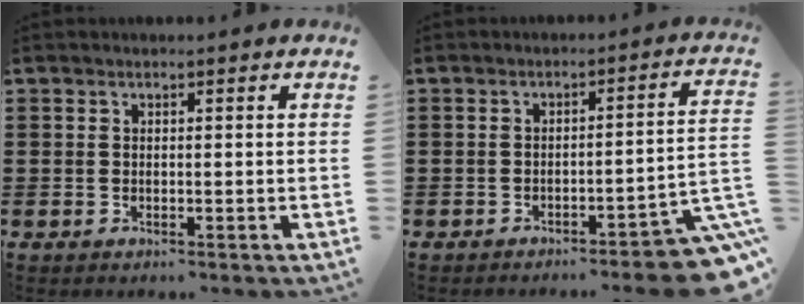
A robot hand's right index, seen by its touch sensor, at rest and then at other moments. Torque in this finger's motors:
{"motor_torque": [2.14, 0.00, 1.05, 0.10]}